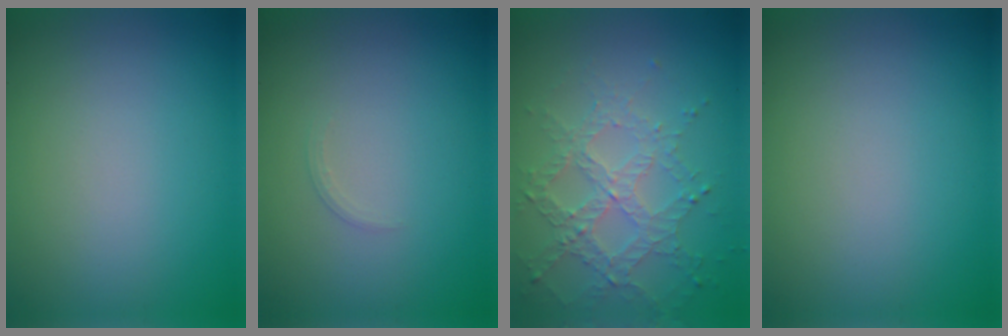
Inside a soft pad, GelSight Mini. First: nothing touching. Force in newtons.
{"total": 0.7, "press": 0.7, "slide": 0.1}
{"total": 3.9, "press": 3.0, "slide": 2.5}
{"total": 0.0}